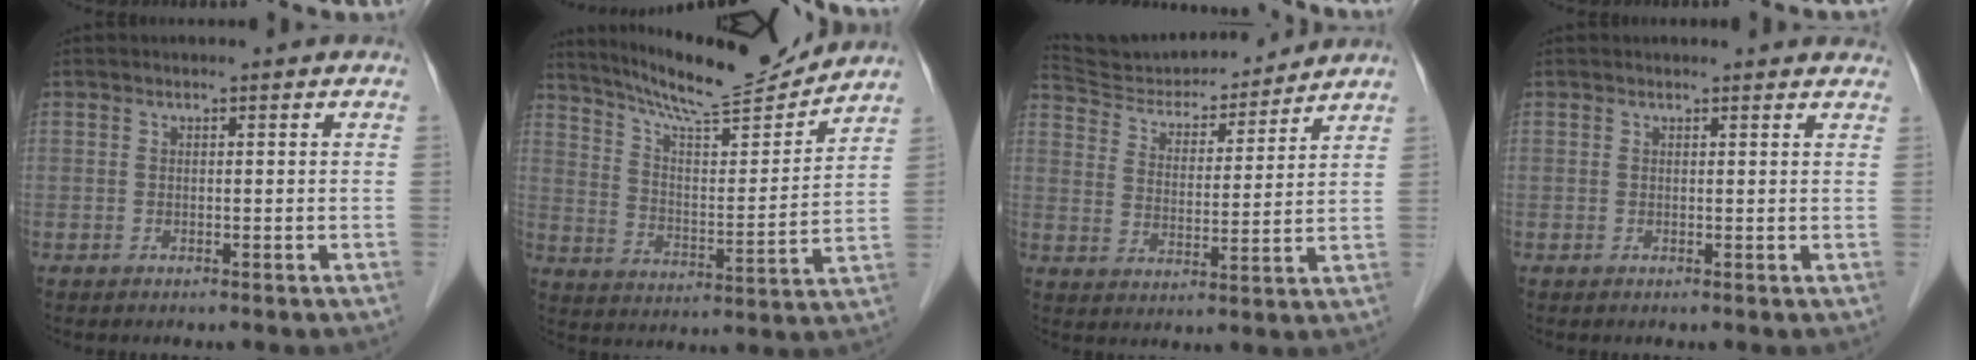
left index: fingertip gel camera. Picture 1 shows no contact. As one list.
[{"total": 15.4, "force": [14.5, 0.4, 5.4], "torque": [-0.097, -0.013, 0.229]}, {"total": 14.3, "force": [13.7, 2.4, 3.0], "torque": [-0.049, 0.001, 0.224]}, {"total": 4.7, "force": [4.4, 1.0, 1.1], "torque": [-0.003, 0.004, 0.031]}]